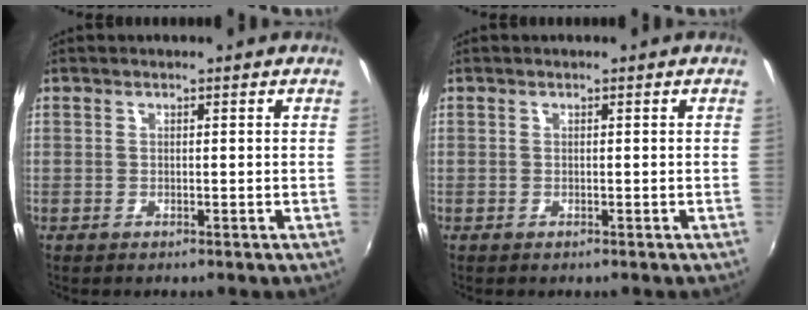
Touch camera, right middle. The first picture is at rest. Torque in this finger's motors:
{"motor_torque": [0.37, -0.29, 0.10, 0.05]}